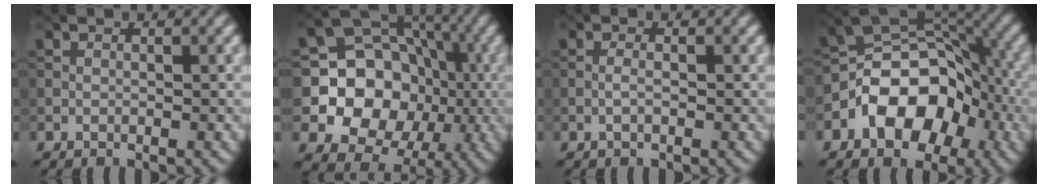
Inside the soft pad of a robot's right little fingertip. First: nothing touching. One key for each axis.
{"total": 12.0, "fx": -1.4, "fy": 10.4, "fz": 5.8, "tx": -0.073, "ty": 0.000, "tz": -0.058}
{"total": 0.9, "fx": -0.6, "fy": 0.1, "fz": 0.7, "tx": -0.021, "ty": -0.001, "tz": -0.015}
{"total": 8.9, "fx": -3.7, "fy": 5.9, "fz": 5.5, "tx": -0.082, "ty": 0.007, "tz": -0.076}